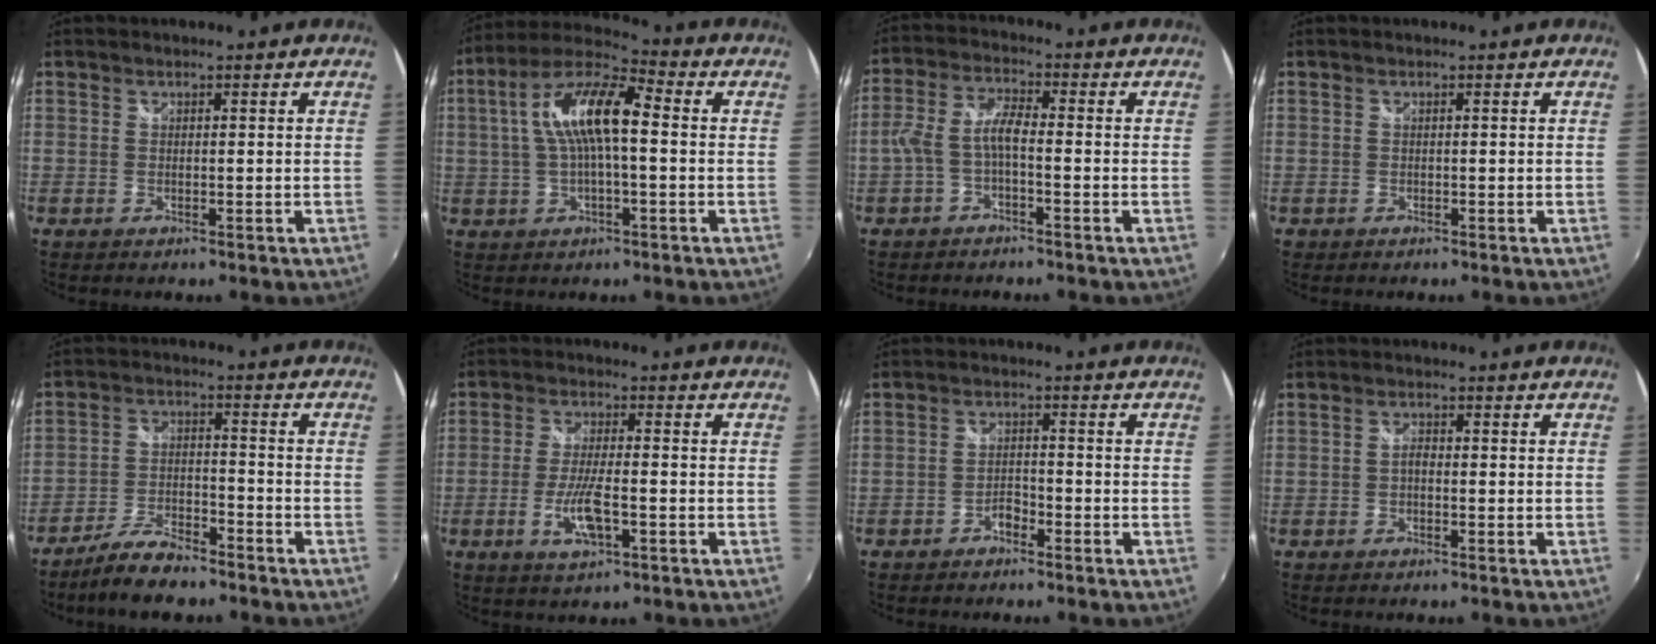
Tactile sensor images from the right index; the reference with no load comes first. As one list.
[{"total": 13.0, "force": [1.1, 4.1, 12.3], "torque": [-0.234, 0.023, 0.012]}, {"total": 5.0, "force": [-1.9, 1.3, 4.5], "torque": [-0.104, 0.013, -0.036]}, {"total": 0.6, "force": [-0.2, 0.6, 0.0], "torque": [-0.001, 0.000, -0.002]}, {"total": 8.8, "force": [-7.3, 2.4, 4.3], "torque": [-0.105, -0.005, -0.132]}, {"total": 7.0, "force": [-2.6, 1.8, 6.3], "torque": [-0.131, -0.009, -0.046]}, {"total": 2.4, "force": [-1.9, 1.0, 0.8], "torque": [-0.020, 0.003, -0.032]}, {"total": 1.2, "force": [-0.4, 0.6, 0.9], "torque": [-0.019, 0.004, -0.010]}]